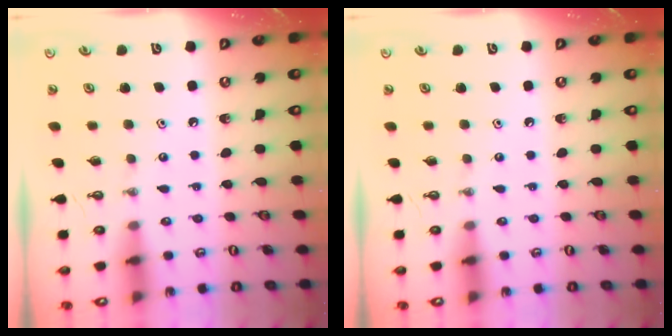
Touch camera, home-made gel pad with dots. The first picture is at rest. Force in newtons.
{"total": 0.0}